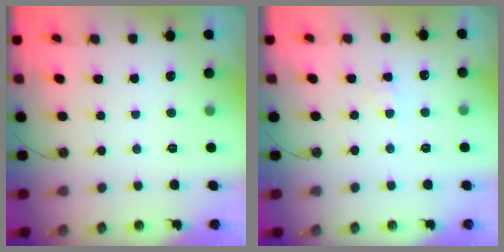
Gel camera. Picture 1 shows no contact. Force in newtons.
{"total": 3.9, "press": 3.8, "slide": 0.5}